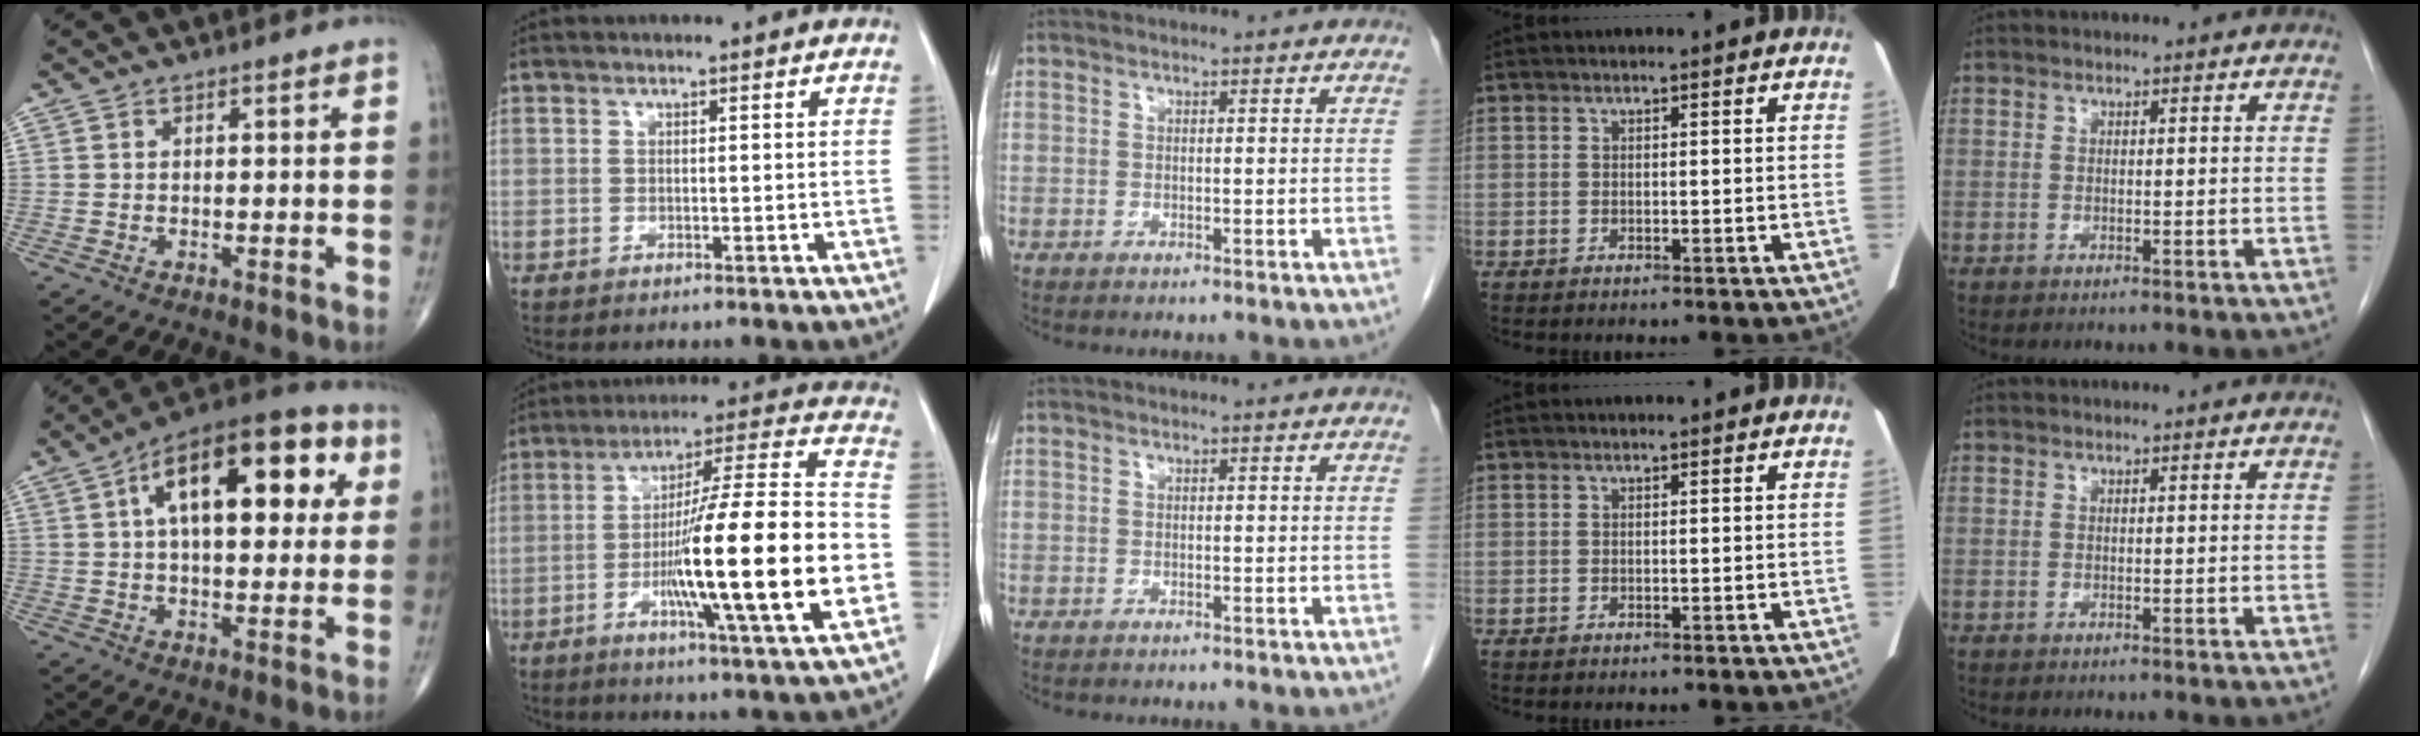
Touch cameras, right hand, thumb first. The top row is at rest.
{"thumb": {"total": 22.3, "force": [6.5, 10.5, 18.5], "torque": [-0.255, 0.020, 0.091]}, "index": {"total": 23.5, "force": [-5.3, 0.7, 22.9], "torque": [-0.344, -0.005, -0.090]}}